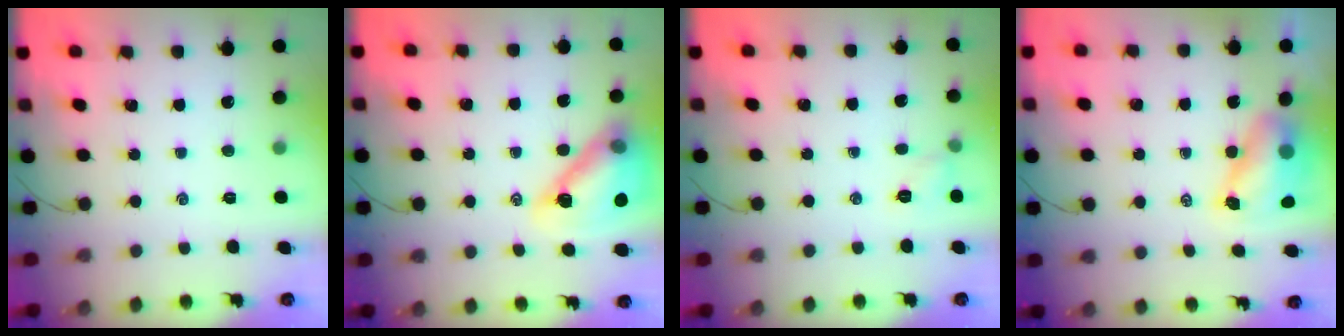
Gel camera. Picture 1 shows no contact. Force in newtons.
{"total": 17.3, "press": 16.7, "slide": 4.6}
{"total": 4.7, "press": 4.5, "slide": 1.1}
{"total": 7.8, "press": 7.7, "slide": 1.4}